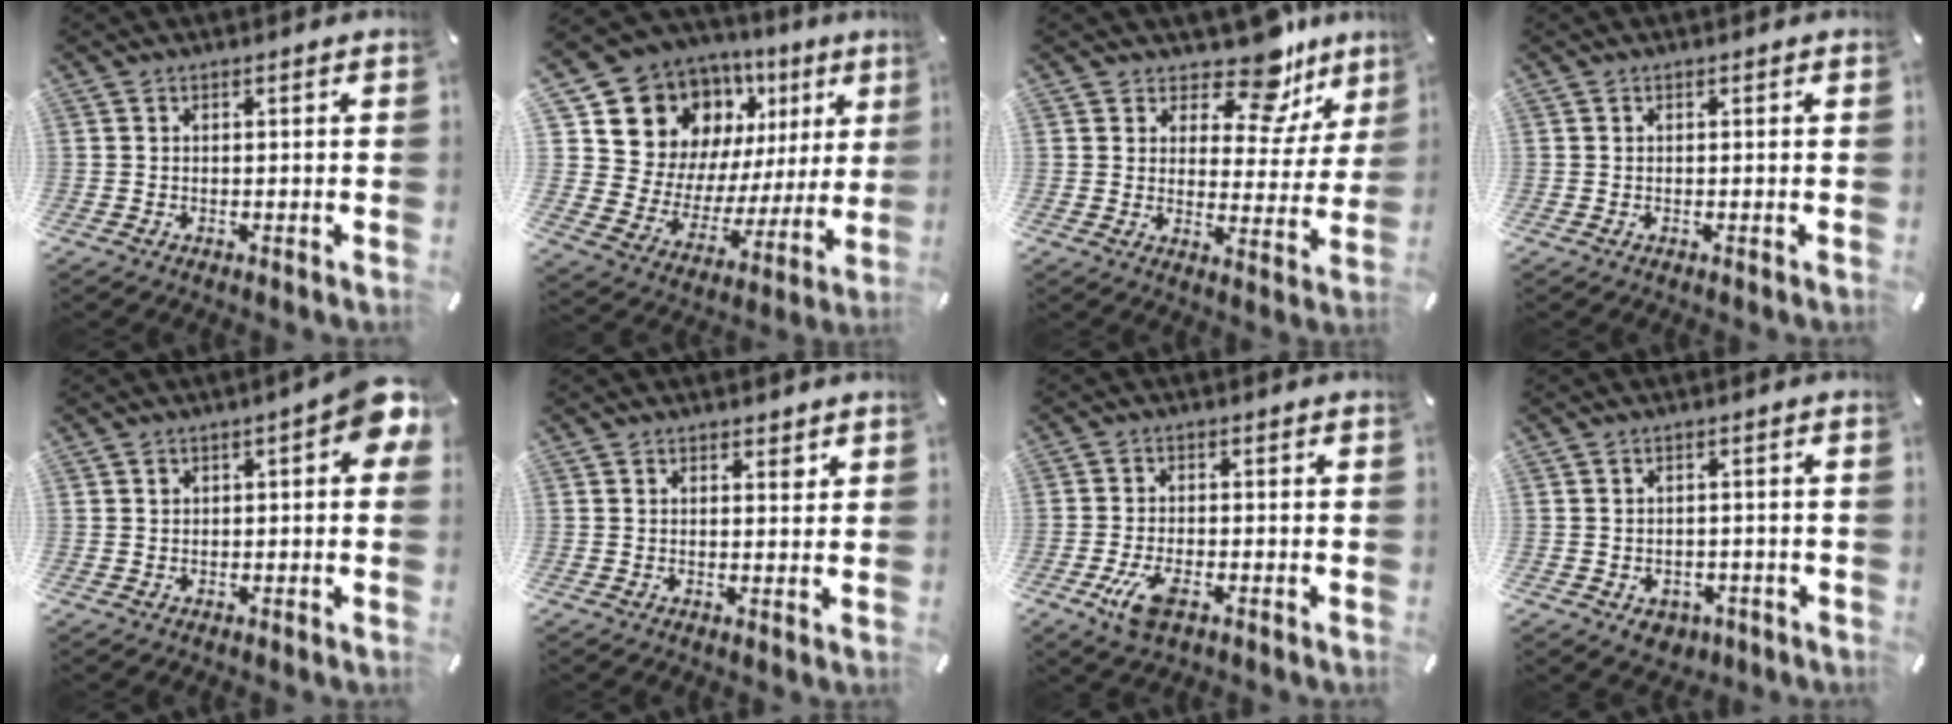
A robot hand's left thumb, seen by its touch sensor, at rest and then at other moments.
{"total": 16.7, "force": [10.5, 11.8, 5.4], "torque": [-0.103, -0.084, 0.204]}
{"total": 12.9, "force": [10.4, 5.4, 5.5], "torque": [-0.070, -0.081, 0.180]}
{"total": 0.0}
{"total": 6.1, "force": [1.7, 3.2, 4.9], "torque": [-0.054, -0.002, 0.022]}
{"total": 1.8, "force": [1.3, 1.1, 0.6], "torque": [0.011, -0.008, 0.017]}
{"total": 6.1, "force": [-2.9, 2.8, 4.6], "torque": [-0.110, -0.002, -0.055]}
{"total": 3.6, "force": [-1.6, 2.9, 1.3], "torque": [-0.011, 0.006, -0.028]}